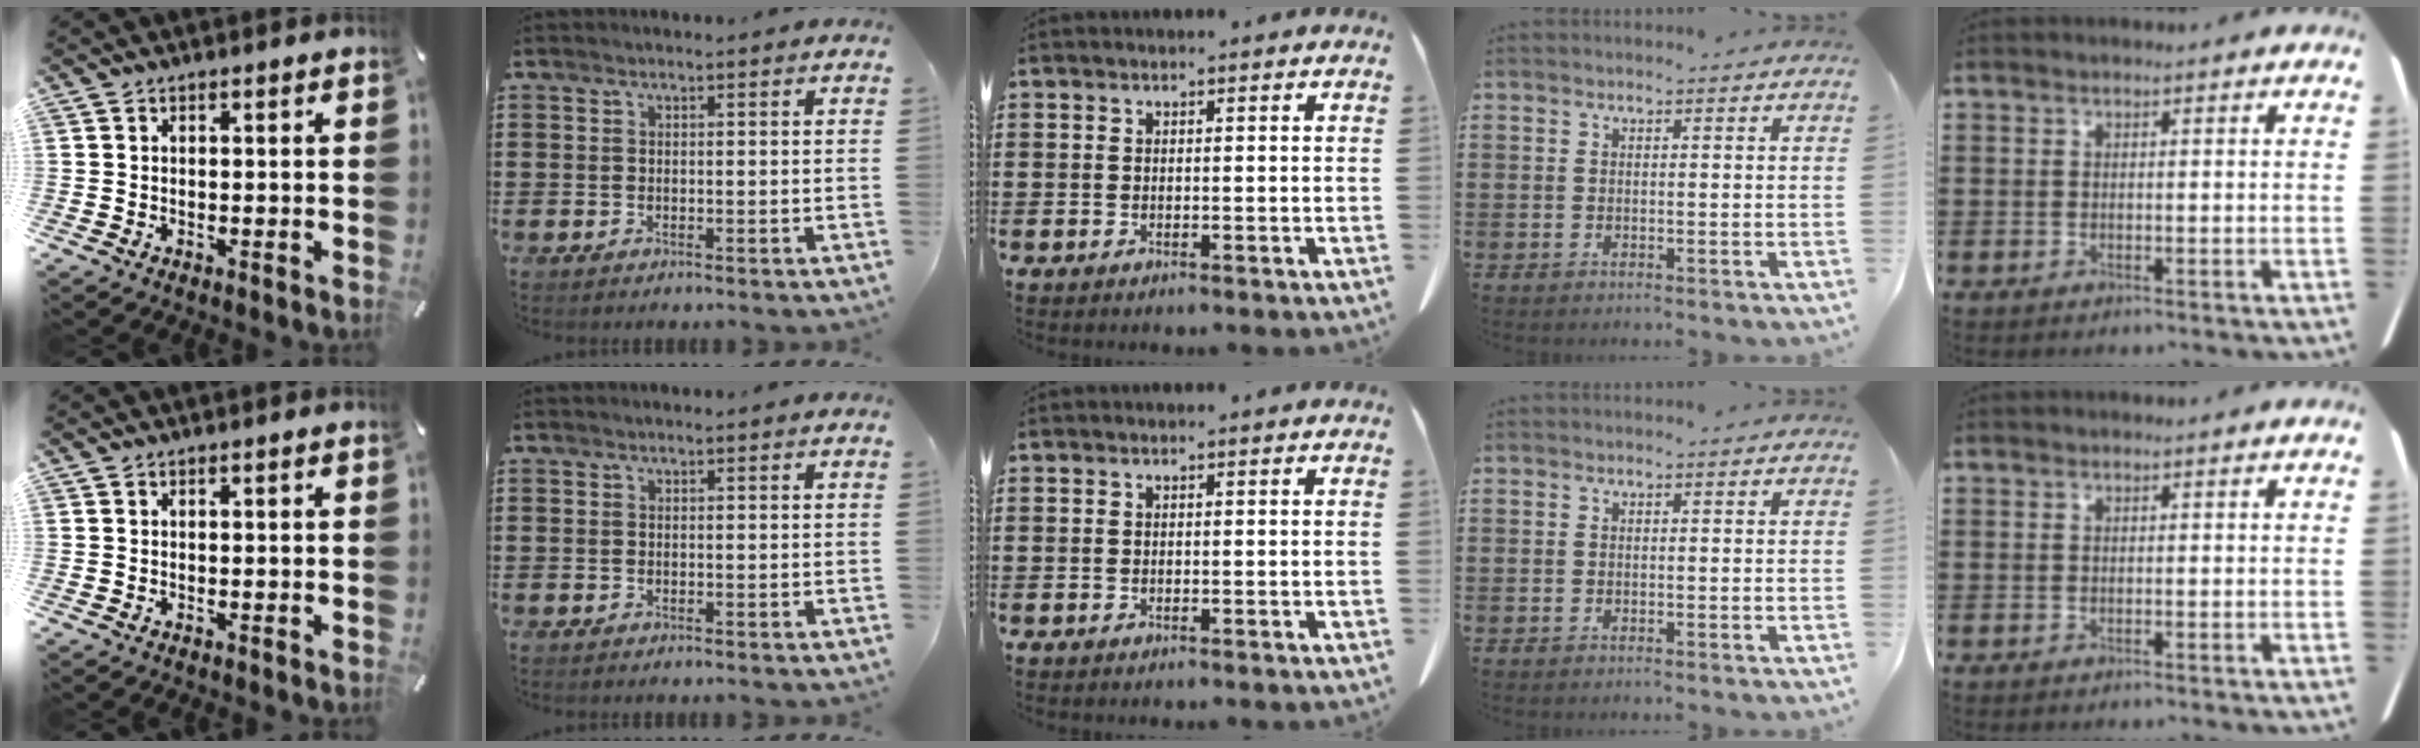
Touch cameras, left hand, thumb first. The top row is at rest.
{}